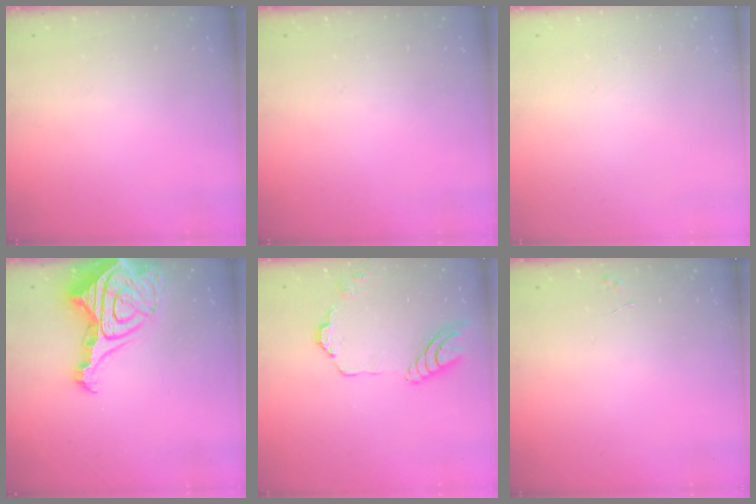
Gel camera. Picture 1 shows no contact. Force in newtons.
{"total": 0.0}
{"total": 0.0}
{"total": 19.2, "press": 19.0, "slide": 2.1}
{"total": 12.4, "press": 12.3, "slide": 1.7}
{"total": 3.0, "press": 3.0, "slide": 0.3}